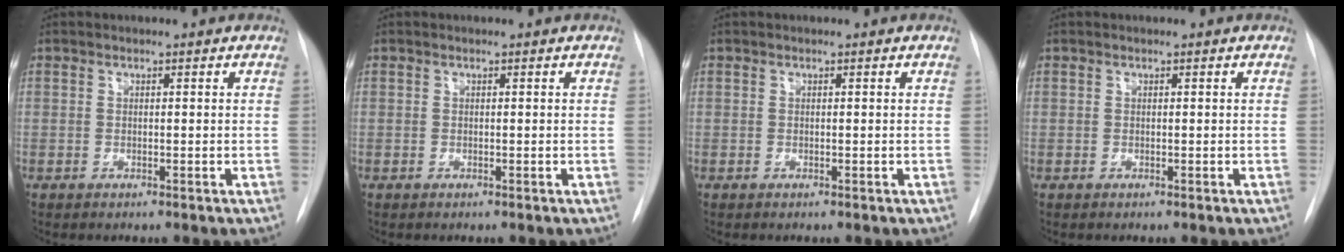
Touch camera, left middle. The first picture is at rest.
{"total": 0.0}
{"total": 0.0}
{"total": 0.0}